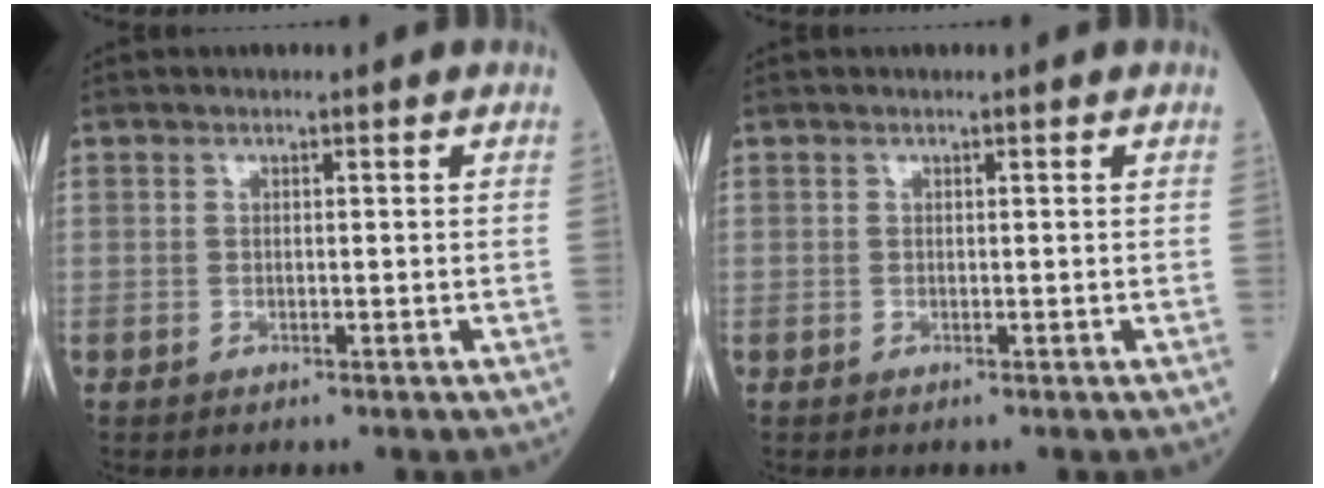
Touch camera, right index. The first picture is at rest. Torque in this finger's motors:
{"motor_torque": [0.01, -0.01, 0.00, -0.01]}